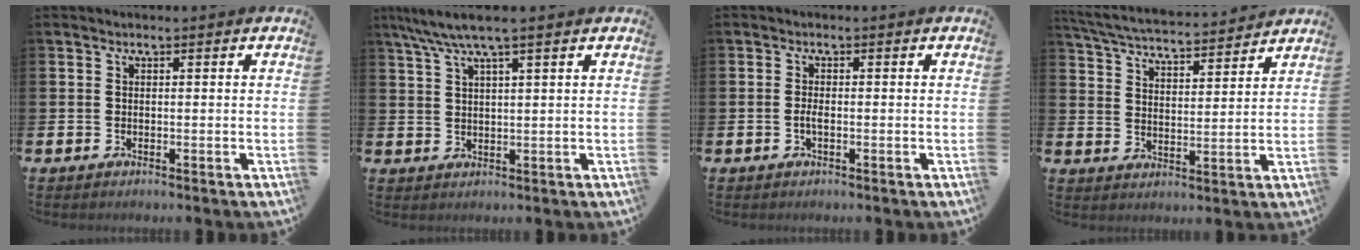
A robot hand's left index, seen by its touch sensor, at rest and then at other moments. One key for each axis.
{"total": 4.8, "fx": 3.6, "fy": 0.2, "fz": 3.2, "tx": -0.068, "ty": -0.007, "tz": 0.065}
{"total": 1.2, "fx": -0.5, "fy": 0.4, "fz": 1.0, "tx": -0.023, "ty": 0.002, "tz": -0.009}
{"total": 5.1, "fx": 5.0, "fy": 0.5, "fz": 0.9, "tx": -0.040, "ty": -0.042, "tz": 0.084}